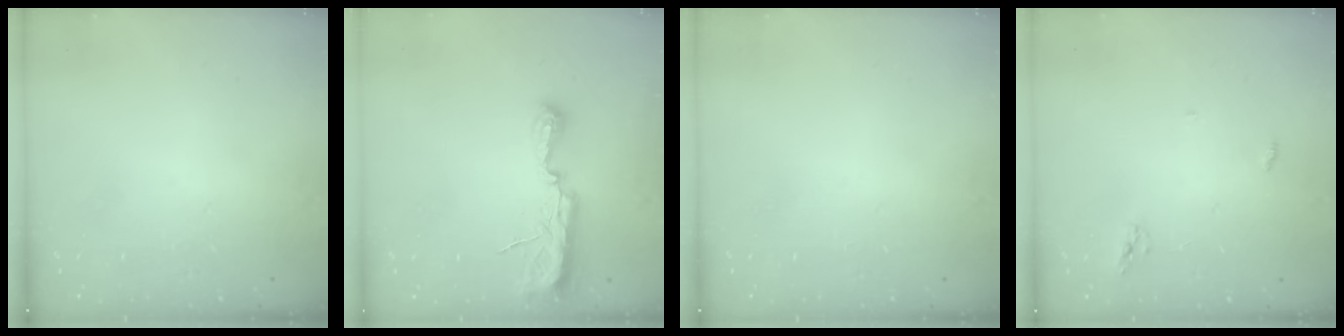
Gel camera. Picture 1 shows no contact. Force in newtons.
{"total": 10.3, "press": 8.9, "slide": 5.2}
{"total": 0.0}
{"total": 3.7, "press": 3.7, "slide": 0.1}